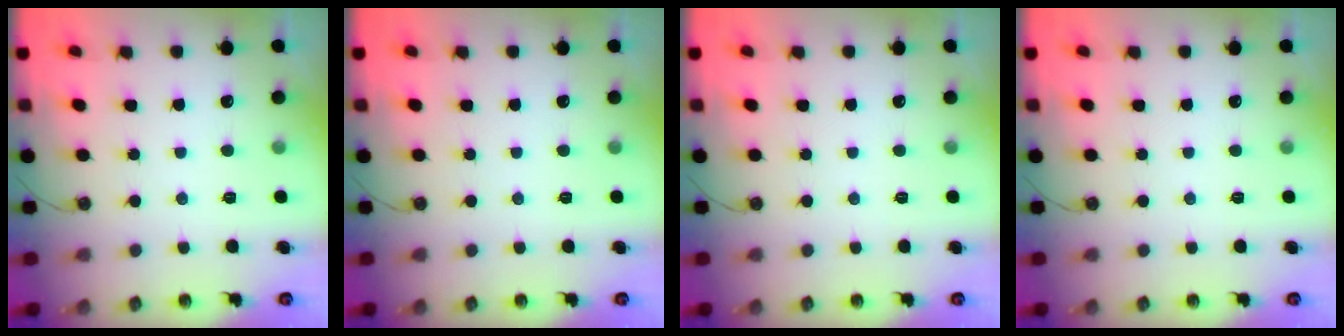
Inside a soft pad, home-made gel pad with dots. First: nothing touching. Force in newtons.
{"total": 0.0}
{"total": 0.0}
{"total": 0.0}